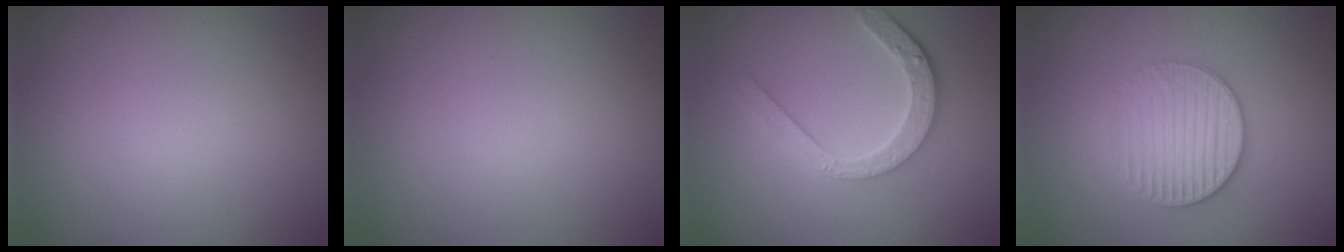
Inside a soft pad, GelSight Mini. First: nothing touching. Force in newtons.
{"total": 0.0}
{"total": 4.5, "press": 3.5, "slide": 2.9}
{"total": 3.1, "press": 2.8, "slide": 1.2}